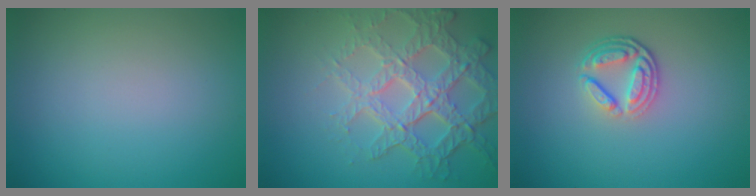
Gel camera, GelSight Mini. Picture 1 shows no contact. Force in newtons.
{"total": 6.8, "press": 5.1, "slide": 4.5}
{"total": 3.7, "press": 2.7, "slide": 2.4}